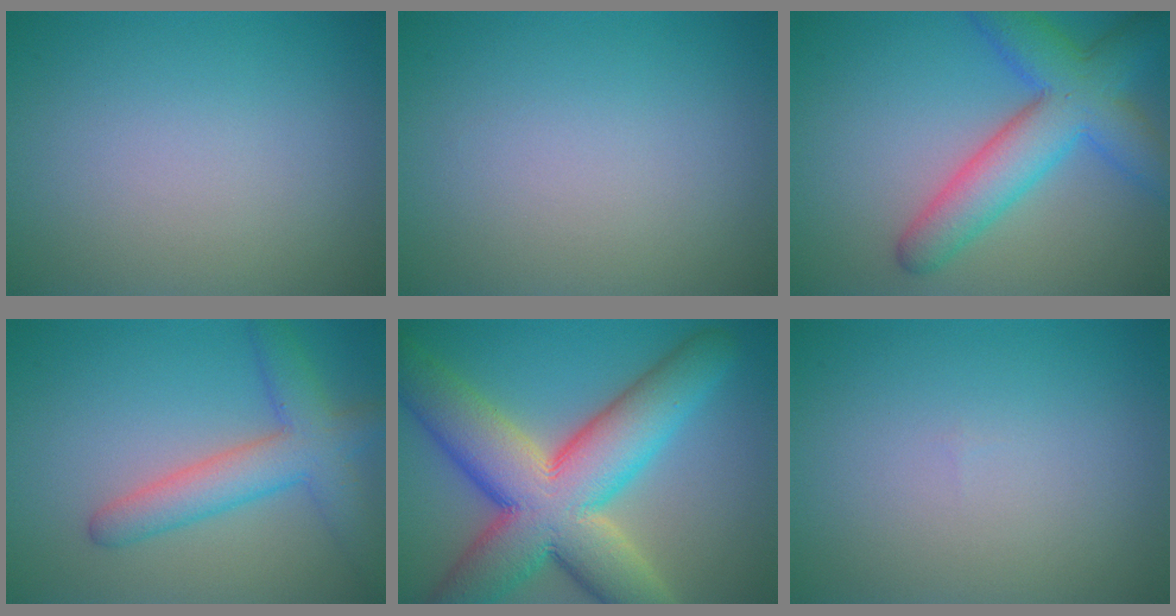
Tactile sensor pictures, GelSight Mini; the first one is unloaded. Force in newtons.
{"total": 0.0}
{"total": 7.5, "press": 7.5, "slide": 0.2}
{"total": 5.1, "press": 5.1, "slide": 0.2}
{"total": 13.6, "press": 13.6, "slide": 0.5}
{"total": 0.0}